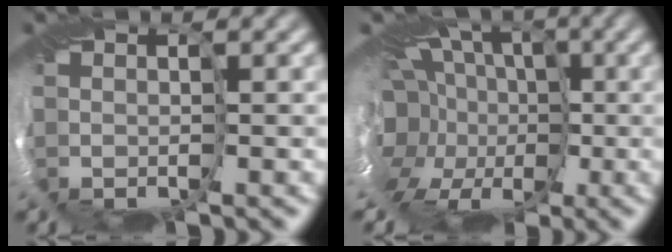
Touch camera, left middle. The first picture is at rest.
{"total": 15.5, "force": [-3.1, 11.8, 9.6], "torque": [-0.161, -0.021, -0.070]}